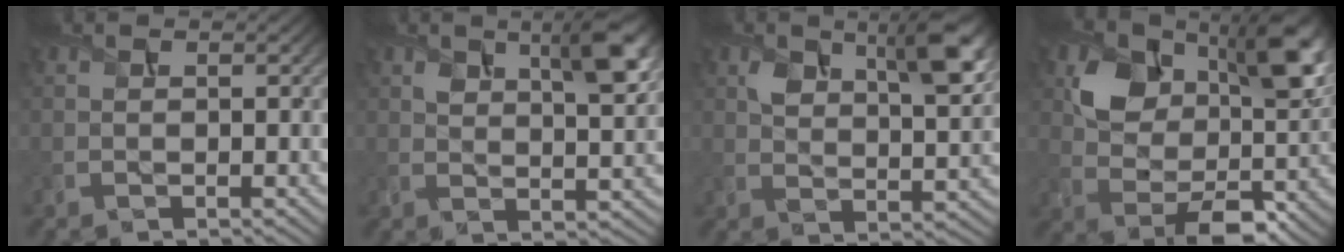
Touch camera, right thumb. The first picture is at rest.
{"total": 6.6, "force": [3.1, 2.7, 5.1], "torque": [-0.083, -0.007, 0.052]}
{"total": 7.8, "force": [3.7, 3.7, 5.8], "torque": [-0.098, -0.011, 0.061]}
{"total": 10.9, "force": [3.7, 7.3, 7.2], "torque": [-0.124, -0.017, 0.071]}